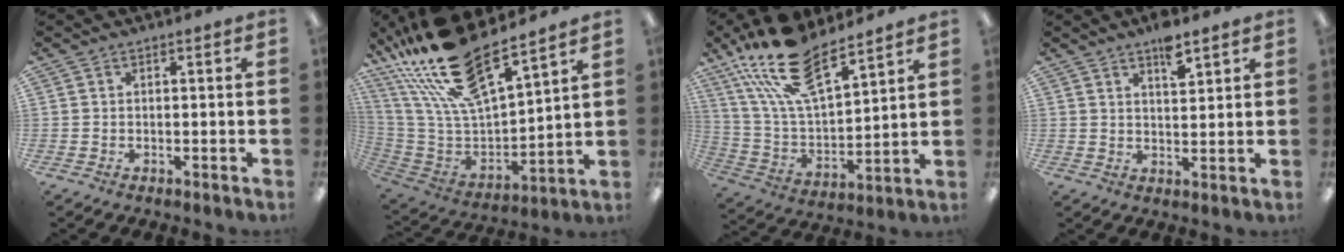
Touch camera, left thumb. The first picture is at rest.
{"total": 23.8, "force": [18.4, 7.0, 13.4], "torque": [-0.263, -0.116, 0.320]}
{"total": 19.9, "force": [14.3, 7.7, 11.5], "torque": [-0.240, -0.073, 0.254]}
{"total": 5.8, "force": [4.2, 2.1, 3.4], "torque": [-0.044, -0.024, 0.069]}